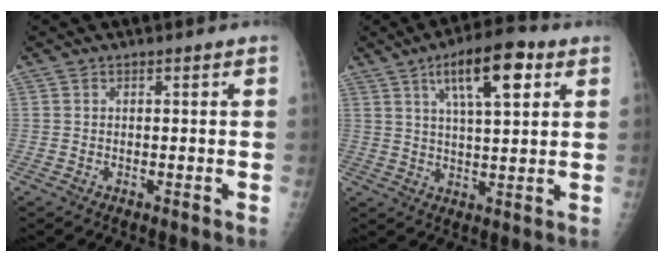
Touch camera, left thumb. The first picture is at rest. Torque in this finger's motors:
{"motor_torque": [2.21, 1.52, 1.32, -0.37, 0.09]}